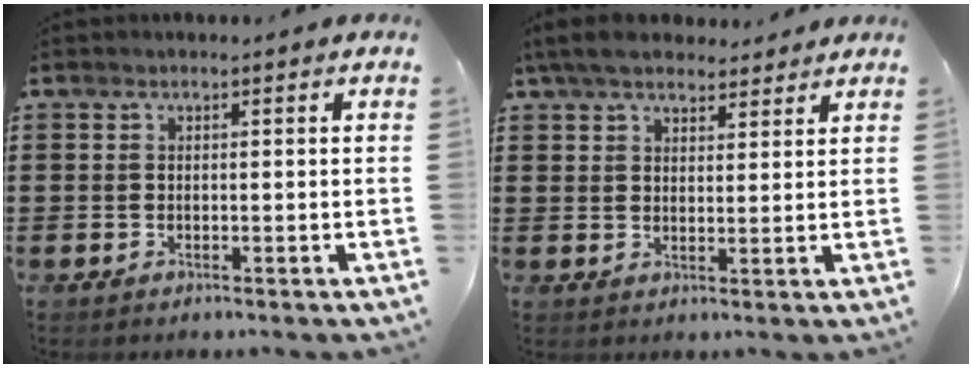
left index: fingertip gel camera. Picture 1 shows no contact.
{"total": 5.5, "force": [4.7, 1.8, 2.2], "torque": [-0.058, -0.004, 0.089]}